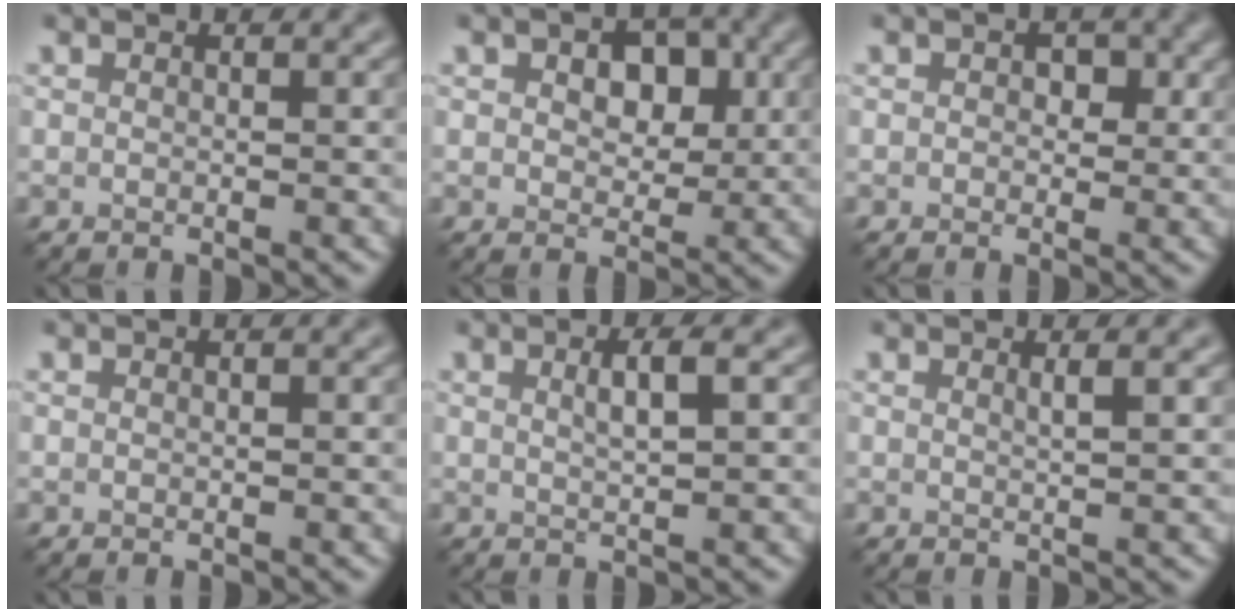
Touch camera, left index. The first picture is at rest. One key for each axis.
{"total": 4.5, "fx": 1.3, "fy": 2.9, "fz": 3.2, "tx": -0.050, "ty": 0.003, "tz": 0.011}
{"total": 1.8, "fx": 0.3, "fy": 1.5, "fz": 1.0, "tx": -0.007, "ty": -0.002, "tz": 0.000}
{"total": 0.0}
{"total": 2.1, "fx": 0.7, "fy": 0.5, "fz": 2.0, "tx": -0.028, "ty": 0.004, "tz": 0.008}
{"total": 1.3, "fx": 0.6, "fy": 0.4, "fz": 1.1, "tx": -0.006, "ty": 0.001, "tz": 0.005}